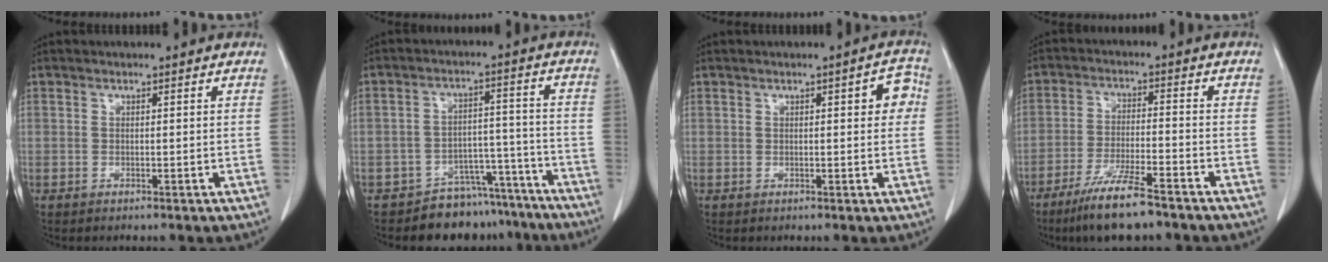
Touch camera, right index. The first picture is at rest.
{"total": 8.7, "force": [-7.4, 4.6, 0.3], "torque": [0.028, 0.061, -0.108]}
{"total": 3.7, "force": [0.7, 1.2, 3.4], "torque": [-0.030, 0.011, 0.002]}
{"total": 9.9, "force": [-7.4, 0.9, 6.5], "torque": [-0.123, -0.025, -0.130]}